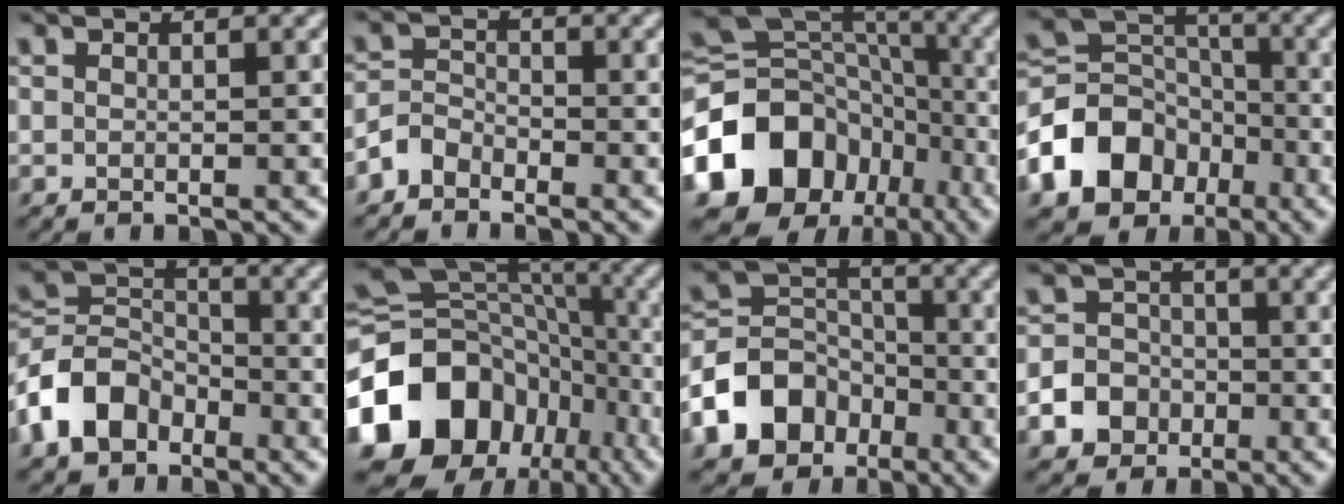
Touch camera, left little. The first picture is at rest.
{"total": 2.3, "force": [-1.8, 1.3, 0.5], "torque": [-0.009, 0.012, -0.043]}
{"total": 14.6, "force": [-6.1, 11.4, 6.8], "torque": [-0.156, 0.011, -0.123]}
{"total": 10.8, "force": [-5.1, 8.2, 4.8], "torque": [-0.110, 0.010, -0.107]}
{"total": 6.3, "force": [-3.5, 4.4, 2.9], "torque": [-0.057, 0.007, -0.084]}
{"total": 16.9, "force": [-7.2, 13.0, 8.1], "torque": [-0.190, 0.007, -0.136]}
{"total": 9.2, "force": [-4.8, 6.9, 3.6], "torque": [-0.070, 0.004, -0.105]}
{"total": 6.9, "force": [-3.2, 5.9, 1.3], "torque": [-0.021, -0.008, -0.074]}